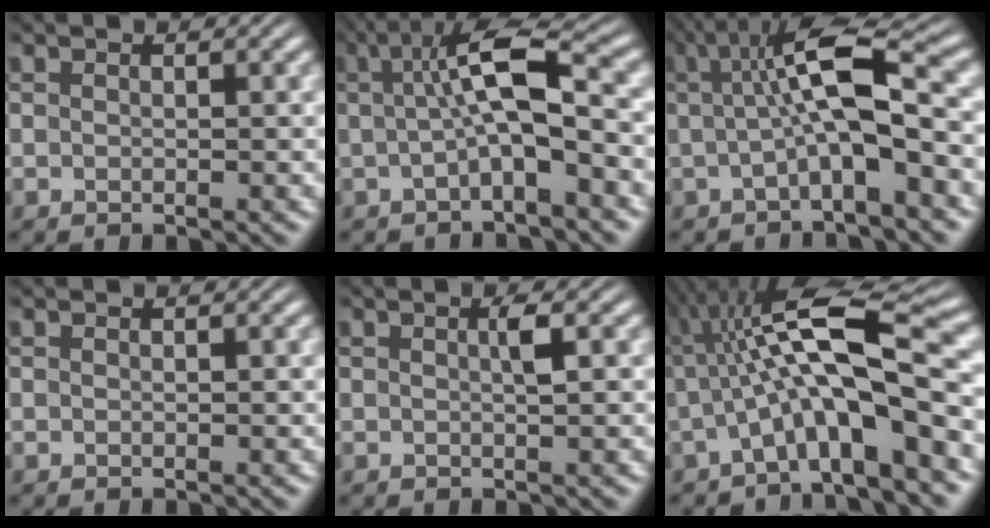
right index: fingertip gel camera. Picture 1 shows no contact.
{"total": 6.5, "force": [0.3, 2.0, 6.2], "torque": [-0.096, 0.009, 0.000]}
{"total": 7.0, "force": [0.7, 1.8, 6.7], "torque": [-0.108, 0.012, 0.007]}
{"total": 0.0}
{"total": 1.2, "force": [0.1, -0.2, 1.2], "torque": [-0.019, -0.001, 0.001]}
{"total": 9.4, "force": [0.9, 3.5, 8.7], "torque": [-0.146, 0.010, 0.014]}